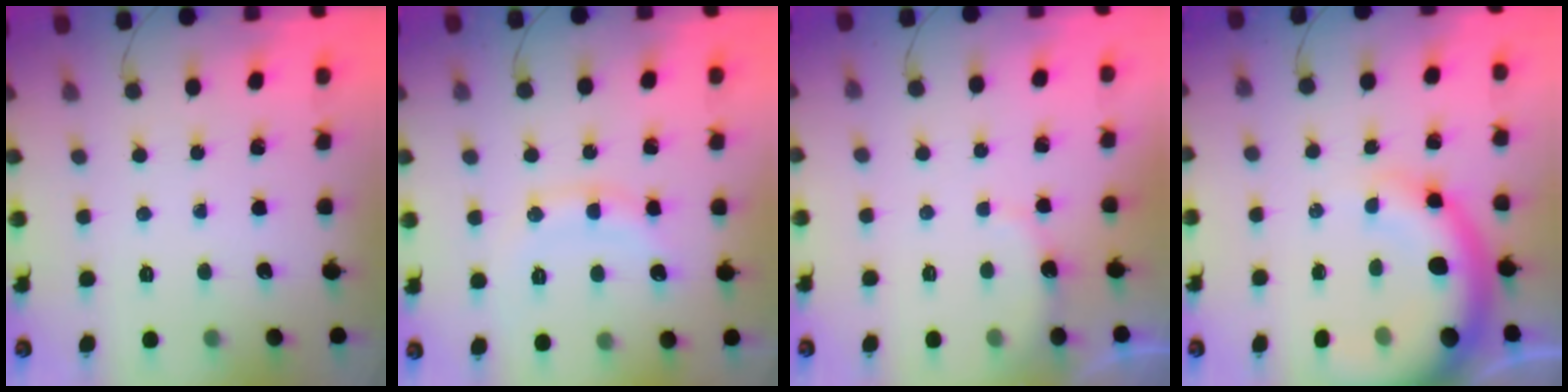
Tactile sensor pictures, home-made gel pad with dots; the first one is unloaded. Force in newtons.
{"total": 9.6, "press": 9.5, "slide": 0.7}
{"total": 5.1, "press": 5.1, "slide": 0.8}
{"total": 12.7, "press": 12.4, "slide": 2.7}